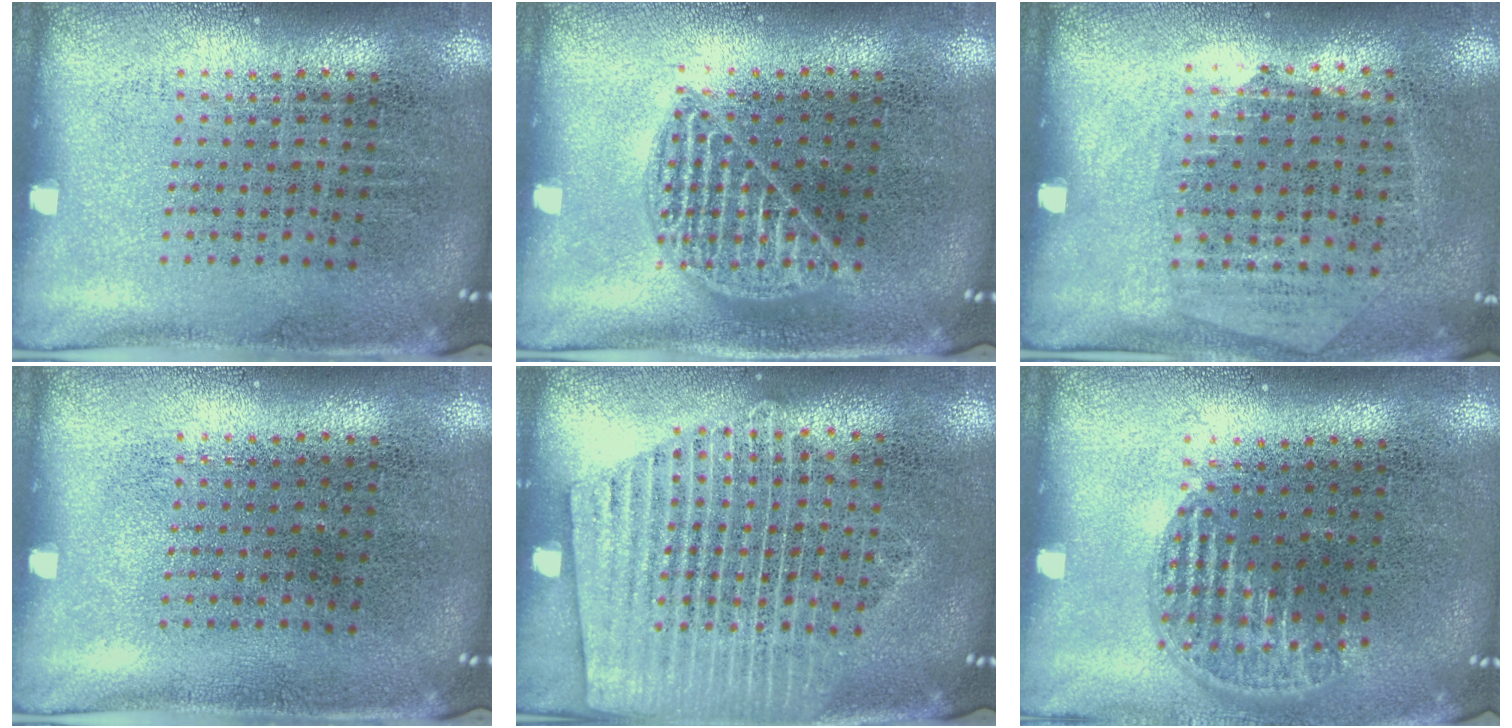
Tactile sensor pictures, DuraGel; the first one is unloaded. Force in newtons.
{"total": 1.7, "press": 1.7, "slide": 0.1}
{"total": 1.2, "press": 1.1, "slide": 0.6}
{"total": 0.0}
{"total": 1.8, "press": 1.8, "slide": 0.3}
{"total": 1.2, "press": 1.0, "slide": 0.5}